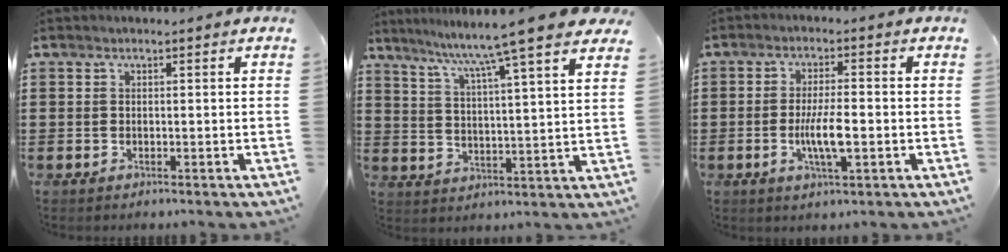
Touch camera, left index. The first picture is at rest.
{"total": 8.5, "force": [7.2, -1.5, 4.3], "torque": [-0.102, -0.049, 0.111]}
{"total": 6.1, "force": [-1.3, 1.4, 5.8], "torque": [-0.118, -0.005, -0.029]}